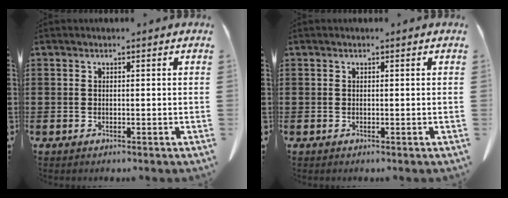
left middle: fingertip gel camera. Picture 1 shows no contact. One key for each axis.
{"total": 0.0}